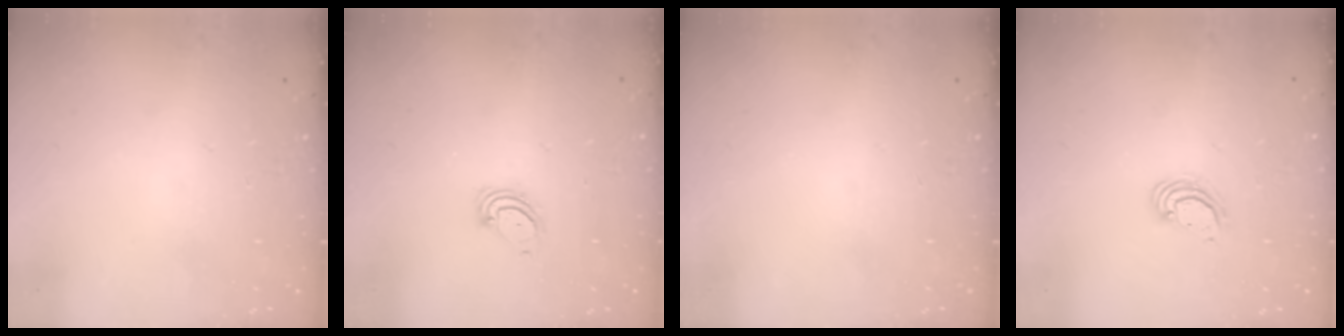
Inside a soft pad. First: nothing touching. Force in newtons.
{"total": 3.1, "press": 3.1, "slide": 0.3}
{"total": 0.0}
{"total": 3.0, "press": 3.0, "slide": 0.3}